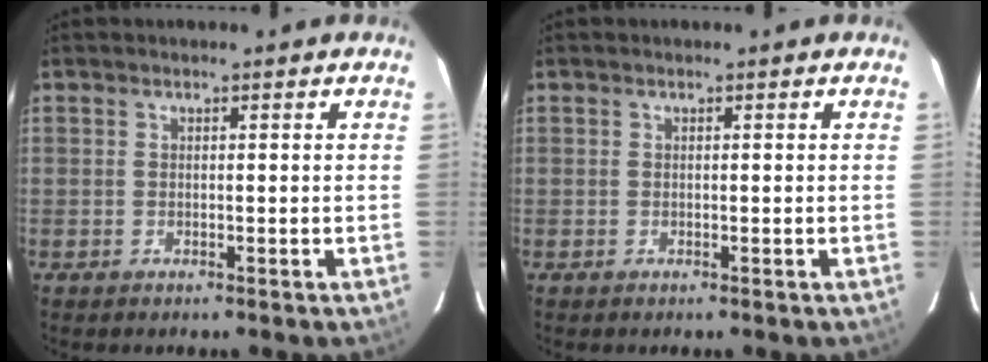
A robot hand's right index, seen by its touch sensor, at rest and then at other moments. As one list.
[{"total": 0.0}]